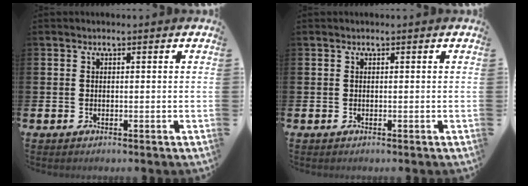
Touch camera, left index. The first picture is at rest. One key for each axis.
{"total": 0.0}